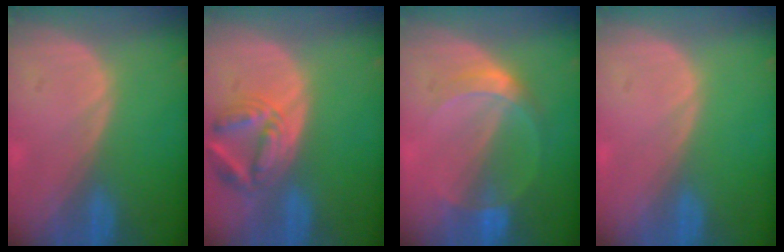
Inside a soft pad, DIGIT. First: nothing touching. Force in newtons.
{"total": 6.9, "press": 6.4, "slide": 2.7}
{"total": 5.2, "press": 4.7, "slide": 2.0}
{"total": 0.0}